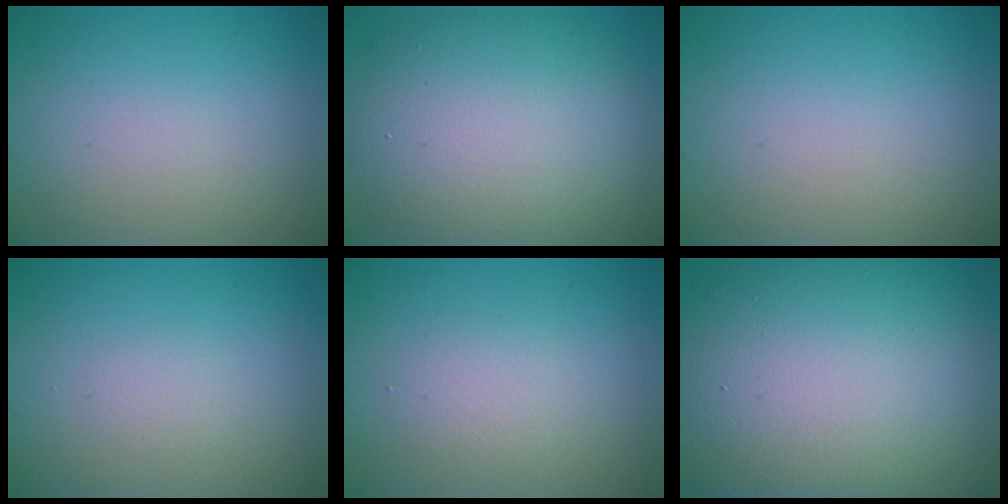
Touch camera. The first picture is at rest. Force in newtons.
{"total": 11.2, "press": 11.1, "slide": 0.6}
{"total": 0.0}
{"total": 0.7, "press": 0.7, "slide": 0.0}
{"total": 1.9, "press": 1.9, "slide": 0.2}
{"total": 18.0, "press": 18.0, "slide": 0.8}